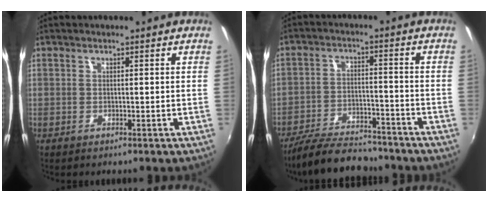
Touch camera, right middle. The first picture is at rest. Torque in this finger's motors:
{"motor_torque": [0.80, -1.08, -0.01, 0.00]}